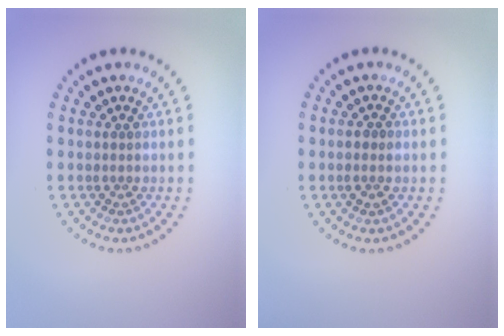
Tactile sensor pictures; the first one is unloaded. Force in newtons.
{"total": 1.3, "press": 1.3, "slide": 0.4}